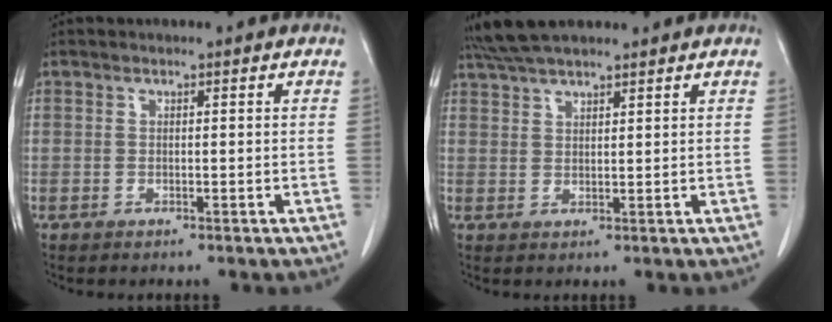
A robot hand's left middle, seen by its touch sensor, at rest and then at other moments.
{"total": 6.5, "force": [5.7, 1.0, 2.9], "torque": [-0.056, 0.030, 0.106]}